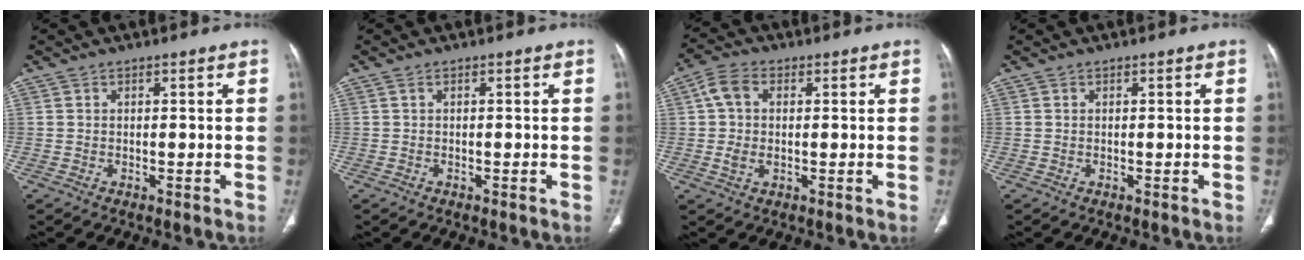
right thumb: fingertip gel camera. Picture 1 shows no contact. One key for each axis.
{"total": 0.0}
{"total": 6.4, "fx": 0.9, "fy": 4.0, "fz": 4.9, "tx": -0.097, "ty": 0.014, "tz": 0.014}
{"total": 0.0}